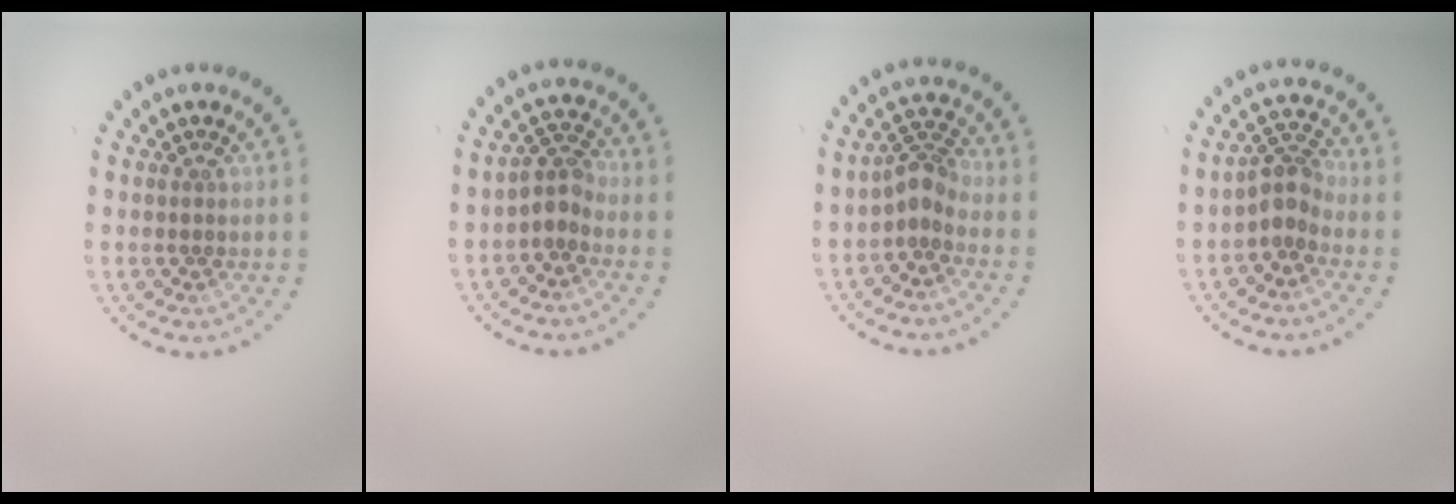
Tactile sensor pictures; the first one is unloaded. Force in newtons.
{"total": 2.0, "press": 1.7, "slide": 1.1}
{"total": 2.2, "press": 1.8, "slide": 1.4}
{"total": 2.7, "press": 2.0, "slide": 1.8}